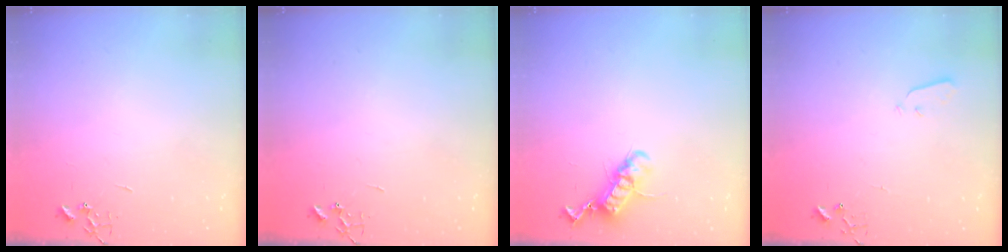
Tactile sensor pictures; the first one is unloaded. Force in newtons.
{"total": 0.0}
{"total": 12.8, "press": 12.8, "slide": 0.8}
{"total": 3.0, "press": 3.0, "slide": 0.3}